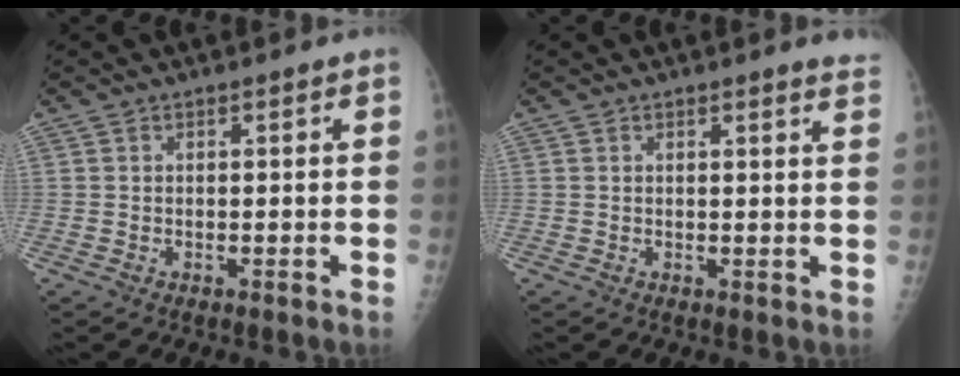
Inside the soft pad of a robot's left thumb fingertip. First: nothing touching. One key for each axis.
{"total": 3.2, "fx": 2.8, "fy": 0.0, "fz": 1.5, "tx": -0.018, "ty": -0.015, "tz": 0.021}